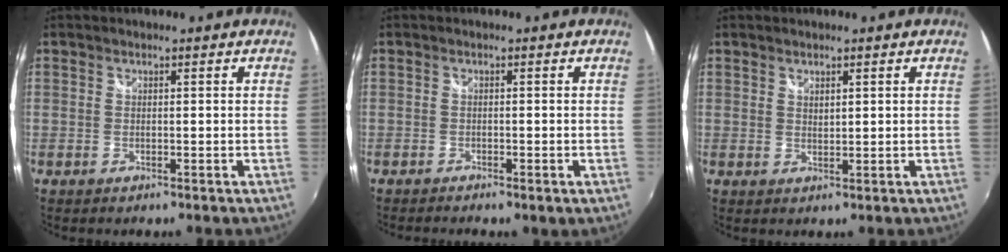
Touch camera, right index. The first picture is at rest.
{"total": 2.1, "force": [-1.4, 0.6, 1.5], "torque": [-0.028, -0.007, -0.022]}
{"total": 1.4, "force": [0.9, 0.7, 0.9], "torque": [-0.012, -0.001, 0.016]}